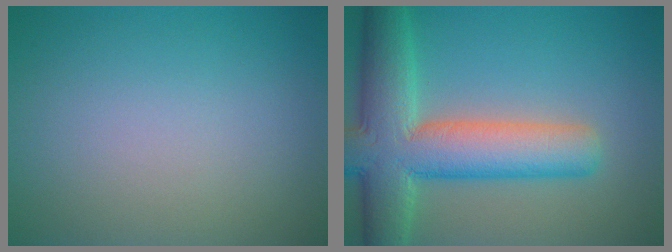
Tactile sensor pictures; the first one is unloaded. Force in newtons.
{"total": 10.0, "press": 10.0, "slide": 0.6}